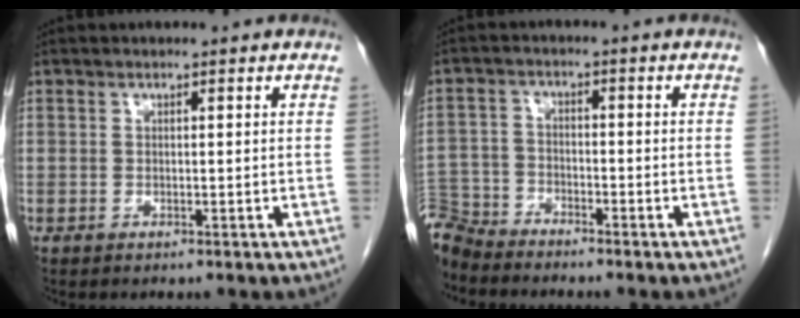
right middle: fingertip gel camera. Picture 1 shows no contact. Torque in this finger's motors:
{"motor_torque": [1.12, -1.02, 0.56, 0.02]}